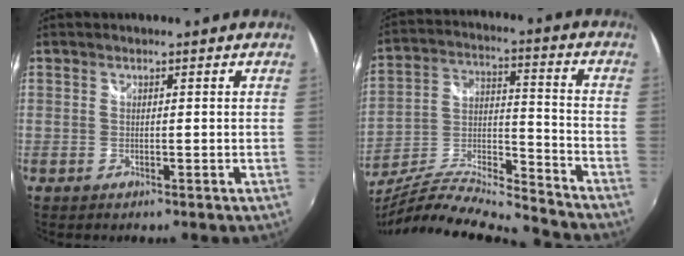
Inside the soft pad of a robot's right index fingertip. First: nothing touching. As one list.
[{"total": 18.0, "force": [-16.2, 1.6, 7.8], "torque": [-0.154, -0.014, -0.283]}]